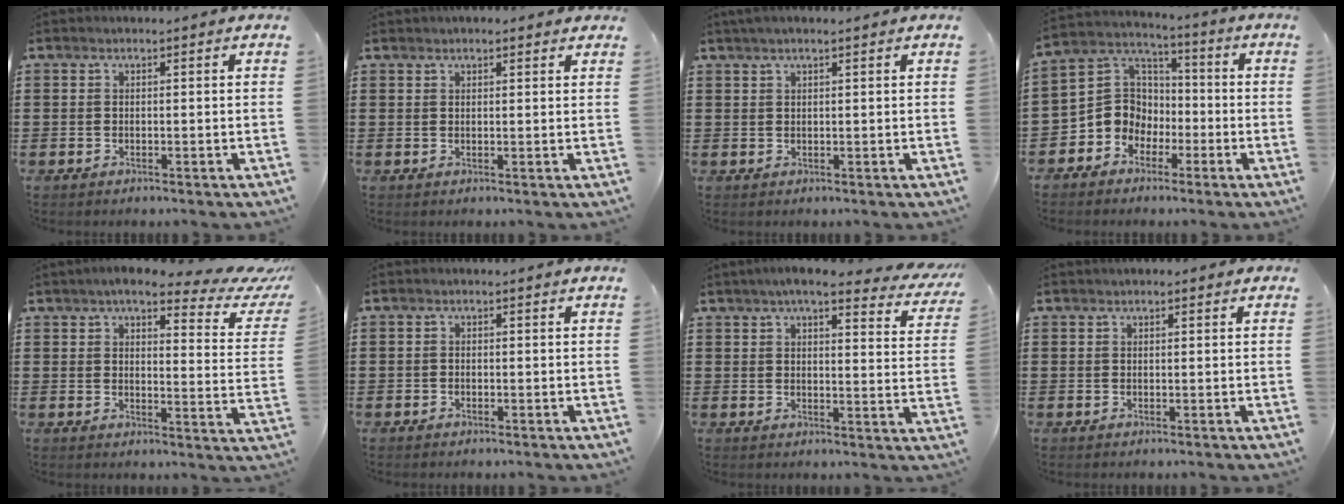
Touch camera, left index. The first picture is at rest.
{"total": 1.6, "force": [1.4, 0.4, 0.6], "torque": [-0.012, 0.004, 0.026]}
{"total": 1.4, "force": [1.0, 0.0, 0.9], "torque": [-0.018, 0.001, 0.019]}
{"total": 7.7, "force": [-2.5, 7.1, 1.9], "torque": [-0.088, 0.005, -0.056]}
{"total": 6.6, "force": [4.9, 1.3, 4.3], "torque": [-0.086, -0.022, 0.078]}
{"total": 0.7, "force": [-0.6, 0.4, 0.1], "torque": [-0.004, 0.001, -0.012]}
{"total": 6.7, "force": [5.7, 0.5, 3.5], "torque": [-0.078, -0.016, 0.098]}
{"total": 0.7, "force": [0.3, 0.4, 0.5], "torque": [-0.010, 0.005, 0.005]}